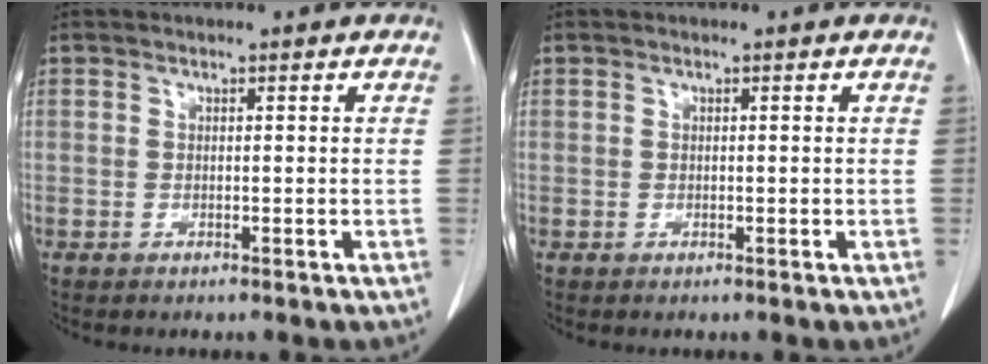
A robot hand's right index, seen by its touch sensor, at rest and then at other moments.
{"total": 0.0}